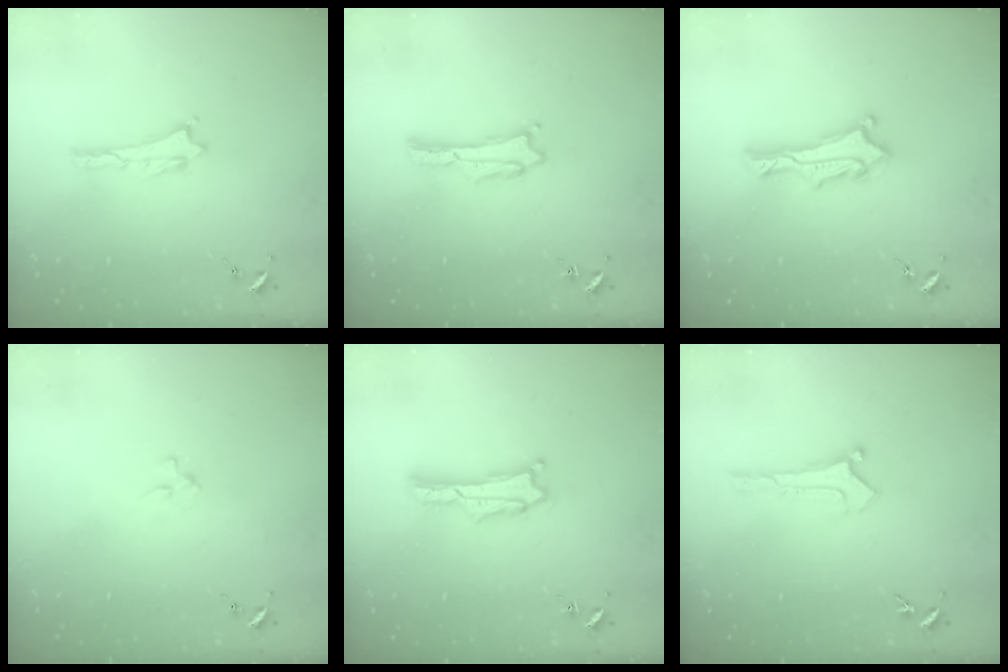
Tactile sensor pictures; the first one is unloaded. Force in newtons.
{"total": 1.1, "press": 1.1, "slide": 0.0}
{"total": 3.0, "press": 3.0, "slide": 0.2}
{"total": 2.3, "press": 2.3, "slide": 0.3}
{"total": 1.7, "press": 1.7, "slide": 0.3}
{"total": 0.0}